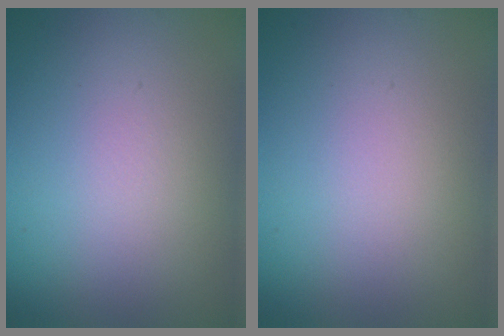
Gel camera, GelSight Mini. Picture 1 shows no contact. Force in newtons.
{"total": 0.0}